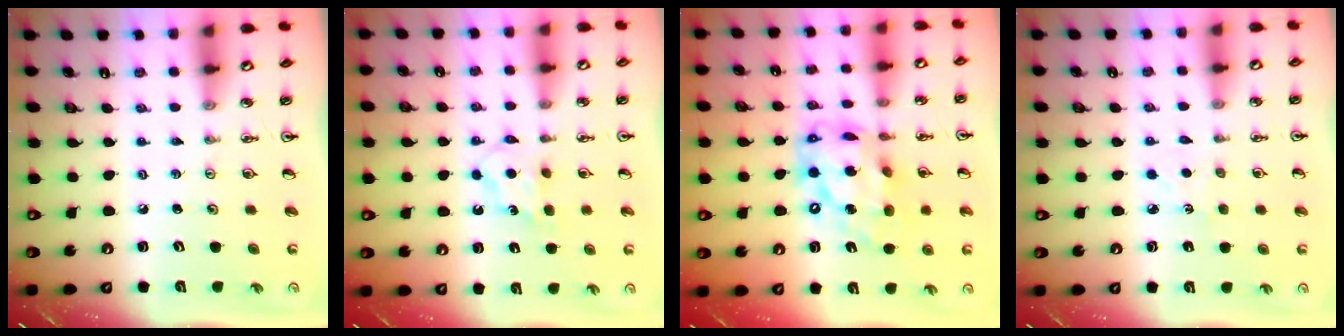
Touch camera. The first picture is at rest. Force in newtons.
{"total": 4.8, "press": 4.8, "slide": 0.6}
{"total": 17.4, "press": 17.4, "slide": 1.4}
{"total": 3.2, "press": 3.2, "slide": 0.3}